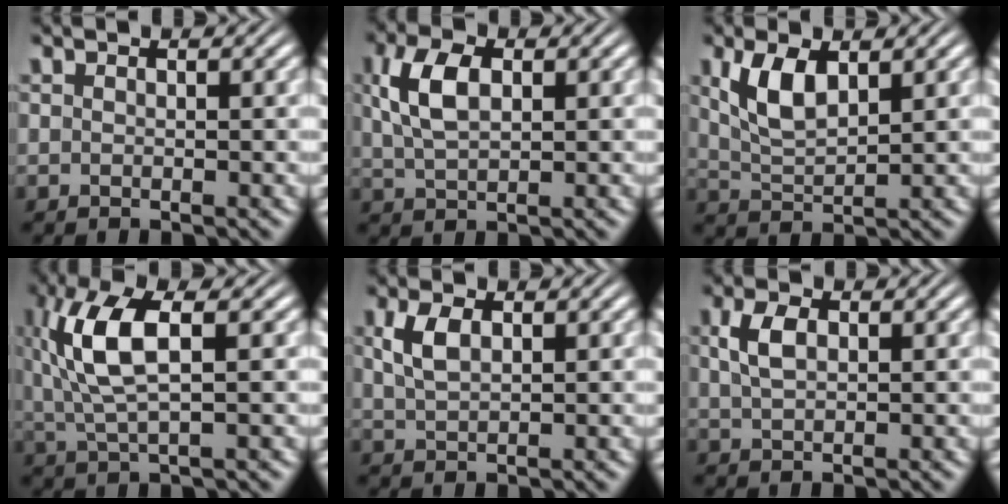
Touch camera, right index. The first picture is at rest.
{"total": 4.1, "force": [0.9, 2.2, 3.4], "torque": [-0.075, 0.000, 0.022]}
{"total": 4.0, "force": [1.2, 2.2, 3.1], "torque": [-0.074, -0.012, 0.030]}
{"total": 6.8, "force": [1.3, 2.9, 6.0], "torque": [-0.137, -0.004, 0.034]}
{"total": 2.3, "force": [0.7, 1.1, 1.9], "torque": [-0.041, -0.005, 0.022]}
{"total": 2.3, "force": [0.6, 1.1, 1.9], "torque": [-0.037, -0.002, 0.015]}